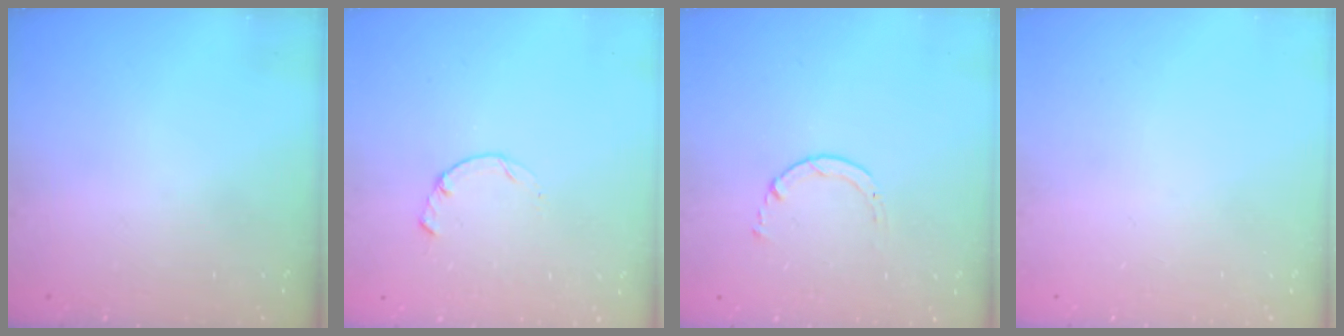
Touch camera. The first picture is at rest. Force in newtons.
{"total": 0.5, "press": 0.4, "slide": 0.3}
{"total": 1.7, "press": 1.6, "slide": 0.2}
{"total": 0.0}